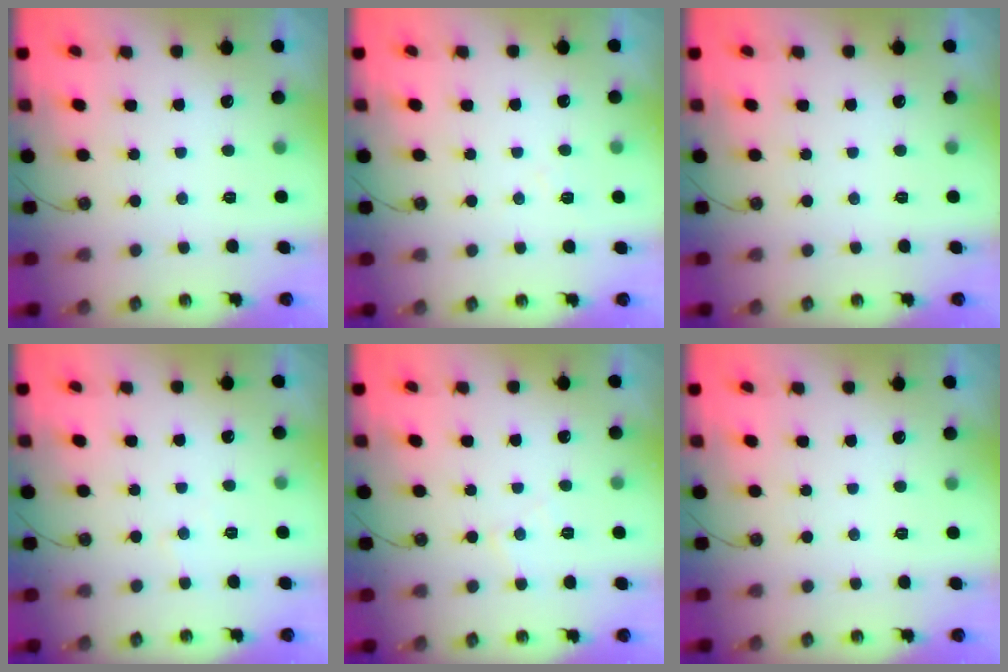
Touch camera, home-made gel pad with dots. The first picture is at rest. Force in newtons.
{"total": 3.6, "press": 3.5, "slide": 0.6}
{"total": 0.0}
{"total": 3.2, "press": 3.1, "slide": 0.5}
{"total": 5.4, "press": 5.4, "slide": 0.7}
{"total": 0.0}